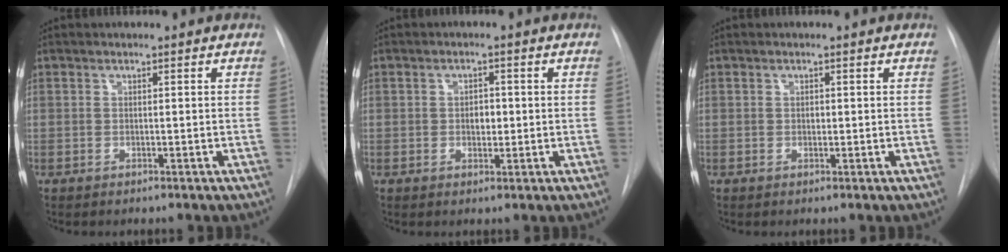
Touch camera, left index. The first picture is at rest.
{"total": 2.3, "force": [-0.1, 1.5, 1.8], "torque": [-0.025, -0.001, -0.001]}
{"total": 0.6, "force": [0.0, 0.4, 0.4], "torque": [-0.005, -0.002, -0.001]}